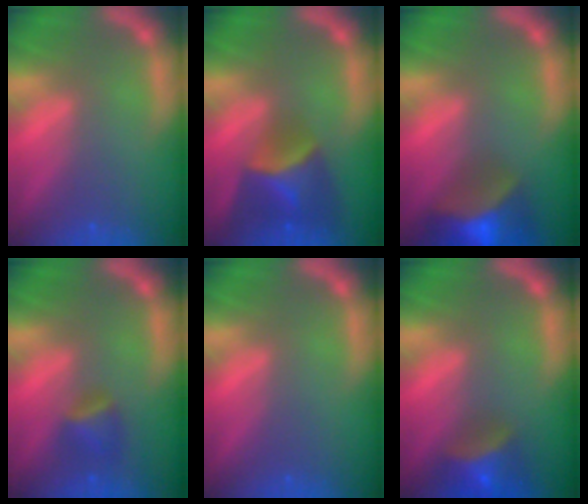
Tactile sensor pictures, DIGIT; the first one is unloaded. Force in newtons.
{"total": 6.0}
{"total": 9.9}
{"total": 2.4}
{"total": 0.0}
{"total": 5.5}